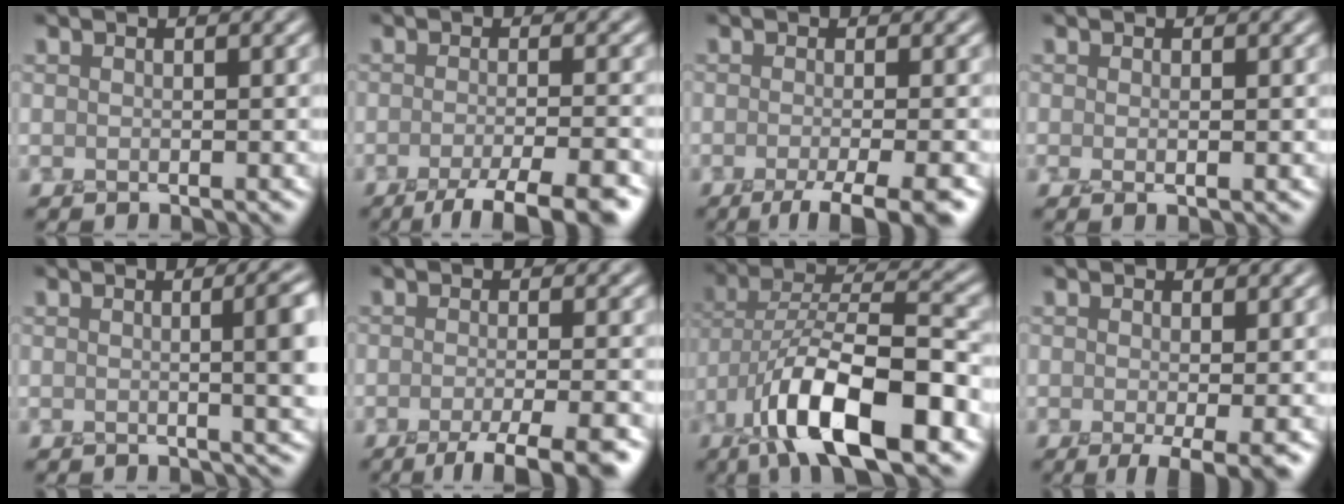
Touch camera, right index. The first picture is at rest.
{"total": 6.3, "force": [-4.2, 1.3, 4.5], "torque": [-0.054, -0.004, -0.066]}
{"total": 5.1, "force": [-2.6, 1.1, 4.2], "torque": [-0.046, -0.004, -0.043]}
{"total": 0.8, "force": [-0.1, 0.1, 0.8], "torque": [-0.013, -0.004, -0.002]}
{"total": 5.2, "force": [0.4, 1.7, 4.9], "torque": [-0.037, 0.012, 0.003]}
{"total": 5.5, "force": [-3.4, 1.1, 4.2], "torque": [-0.044, -0.003, -0.054]}
{"total": 11.7, "force": [-5.7, 4.2, 9.3], "torque": [-0.166, 0.005, -0.105]}
{"total": 2.5, "force": [-0.8, 0.3, 2.3], "torque": [-0.033, -0.011, -0.011]}